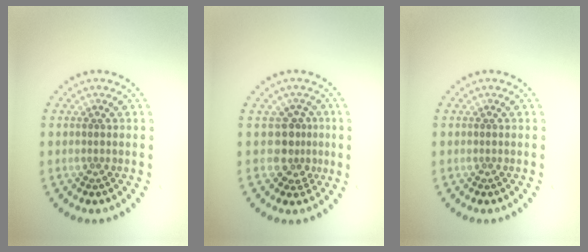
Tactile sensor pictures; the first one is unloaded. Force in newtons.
{"total": 2.5, "press": 1.8, "slide": 1.8}
{"total": 0.0}